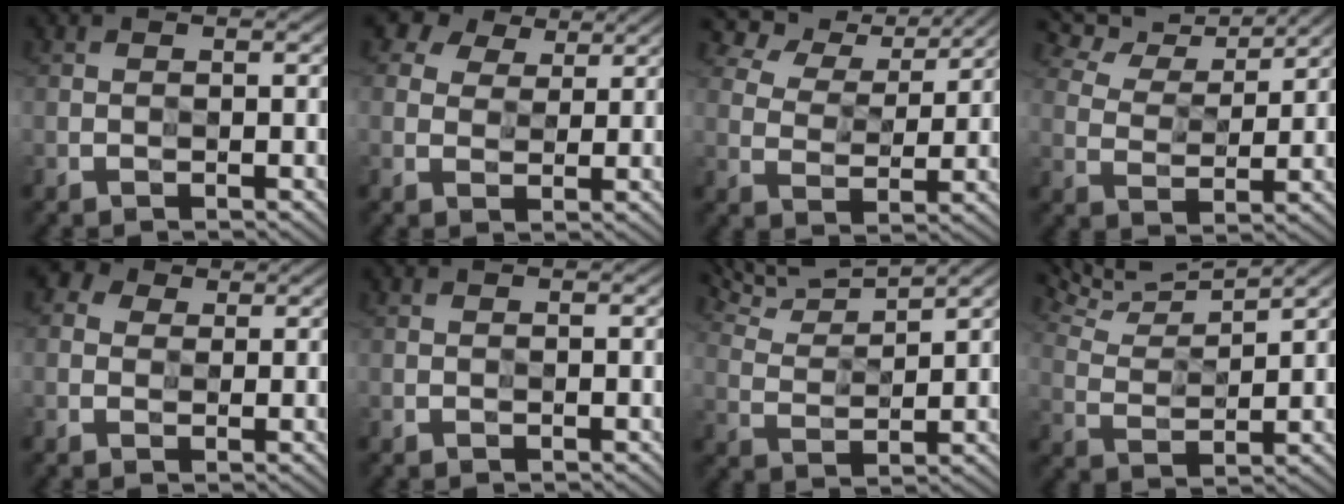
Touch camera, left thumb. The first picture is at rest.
{"total": 7.7, "force": [5.8, 4.6, 2.1], "torque": [-0.058, 0.007, 0.107]}
{"total": 7.2, "force": [6.1, 2.8, 2.3], "torque": [-0.055, 0.007, 0.103]}
{"total": 8.7, "force": [7.9, 2.1, 3.0], "torque": [-0.074, 0.002, 0.125]}
{"total": 3.7, "force": [1.7, 3.1, 1.1], "torque": [-0.030, 0.008, 0.030]}
{"total": 0.0}
{"total": 8.4, "force": [7.6, 1.3, 3.4], "torque": [-0.076, 0.009, 0.131]}
{"total": 8.5, "force": [7.8, 1.1, 3.2], "torque": [-0.071, 0.005, 0.133]}